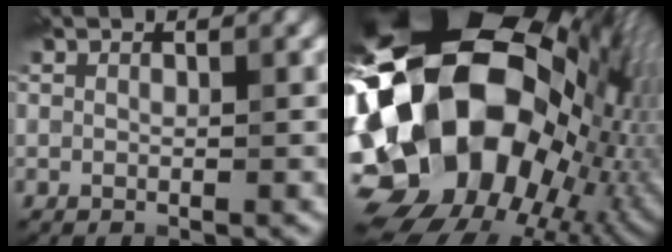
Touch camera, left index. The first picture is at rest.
{"total": 22.1, "force": [0.6, 16.2, 15.0], "torque": [-0.298, -0.004, 0.006]}